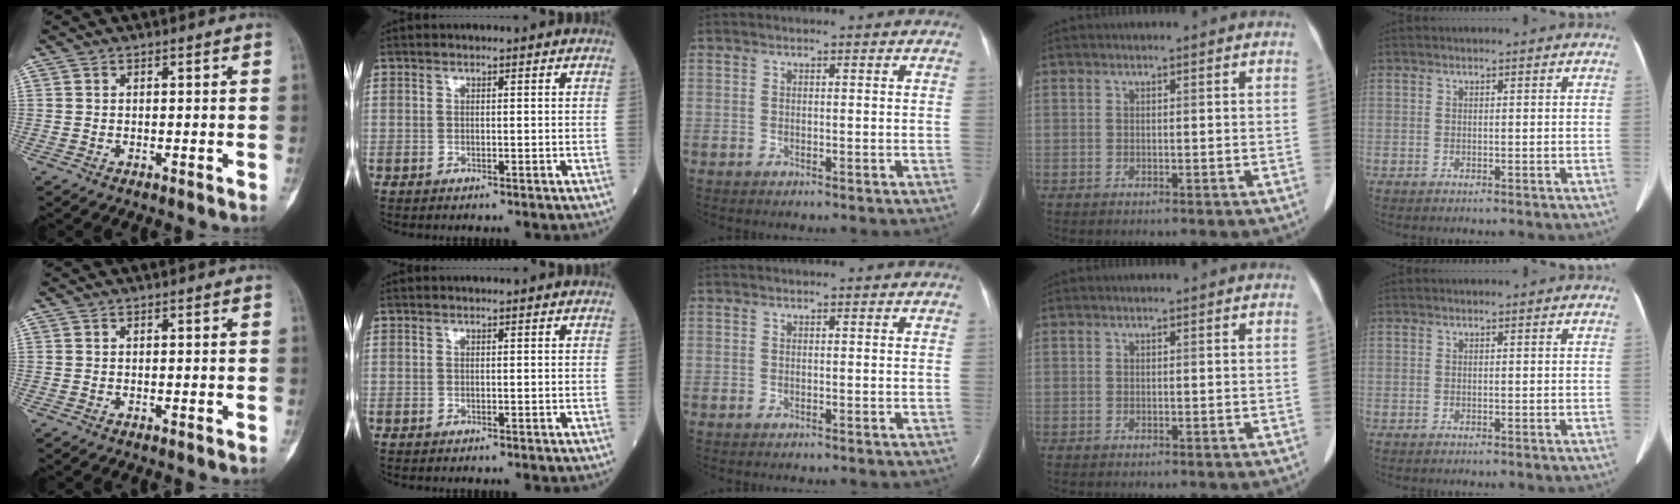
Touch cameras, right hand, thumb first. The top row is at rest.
{}